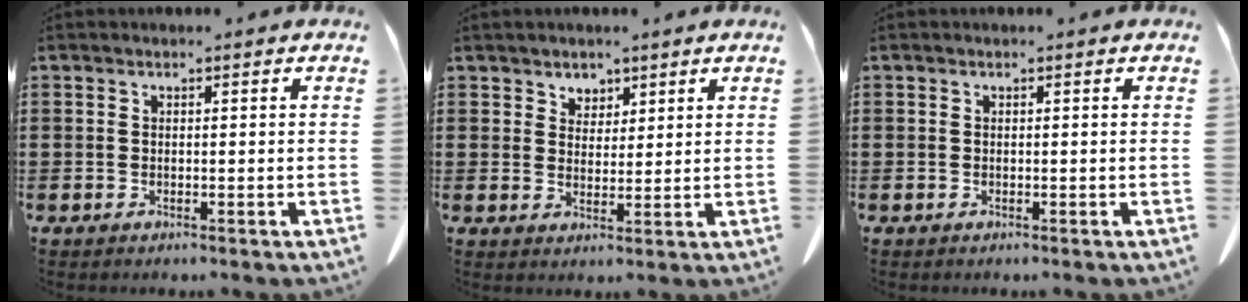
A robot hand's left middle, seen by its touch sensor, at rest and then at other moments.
{"total": 3.1, "force": [2.5, 1.9, 0.0], "torque": [-0.011, 0.005, 0.047]}
{"total": 0.0}